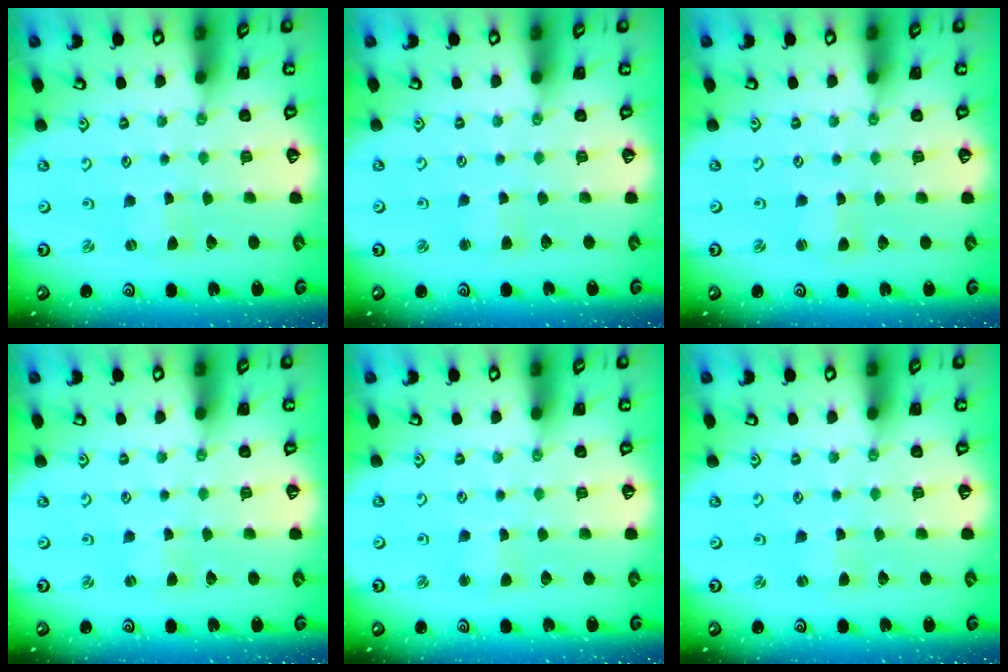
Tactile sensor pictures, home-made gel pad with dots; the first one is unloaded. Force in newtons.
{"total": 2.5, "press": 2.5, "slide": 0.3}
{"total": 0.9, "press": 0.9, "slide": 0.0}
{"total": 1.3, "press": 1.3, "slide": 0.4}
{"total": 2.2, "press": 2.2, "slide": 0.3}
{"total": 1.3, "press": 1.3, "slide": 0.4}